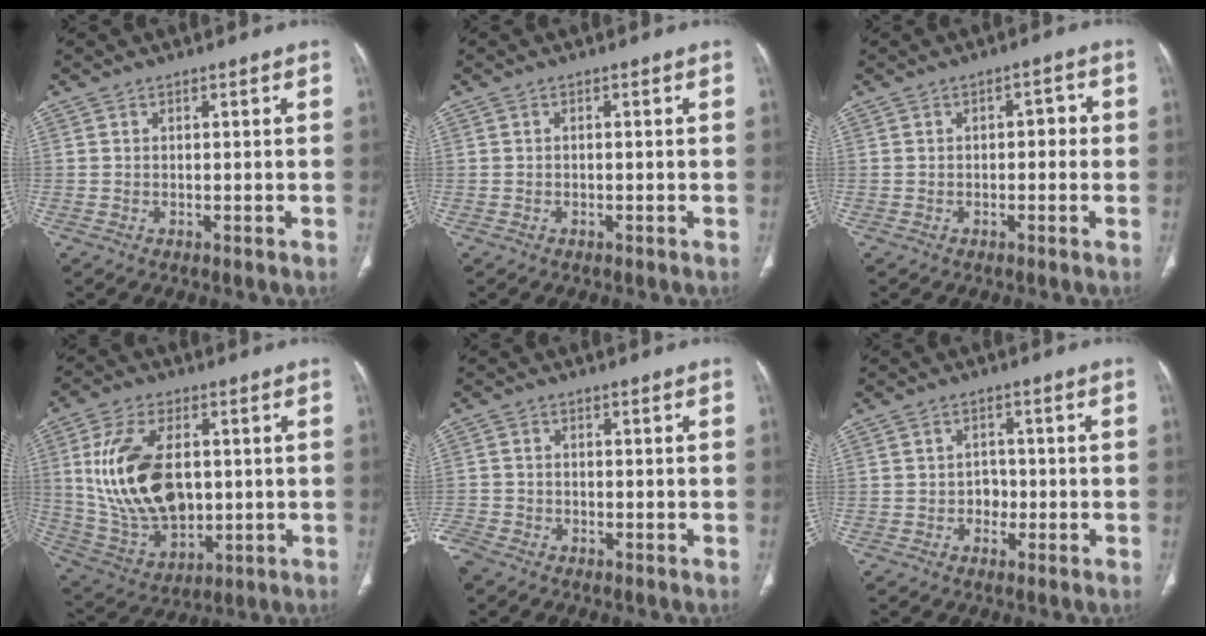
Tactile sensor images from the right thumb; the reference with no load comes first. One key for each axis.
{"total": 0.0}
{"total": 3.1, "fx": 0.0, "fy": 1.8, "fz": 2.5, "tx": -0.015, "ty": 0.013, "tz": -0.007}
{"total": 18.9, "fx": 2.2, "fy": 11.3, "fz": 15.0, "tx": -0.278, "ty": -0.010, "tz": 0.057}
{"total": 4.6, "fx": -3.5, "fy": 2.4, "fz": 1.7, "tx": -0.050, "ty": 0.001, "tz": -0.072}
{"total": 2.7, "fx": -0.8, "fy": 2.3, "fz": 1.1, "tx": 0.002, "ty": 0.010, "tz": -0.017}